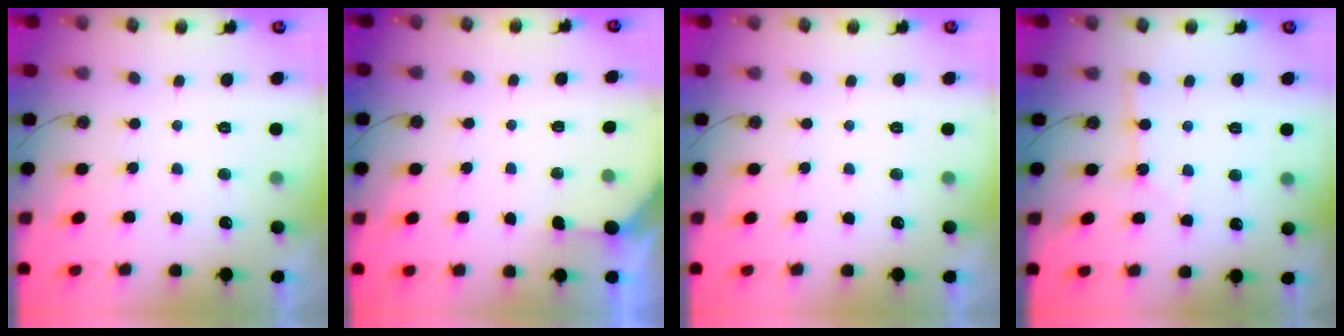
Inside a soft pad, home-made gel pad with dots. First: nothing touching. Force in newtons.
{"total": 1.6, "press": 1.6, "slide": 0.3}
{"total": 0.0}
{"total": 2.2, "press": 2.2, "slide": 0.3}